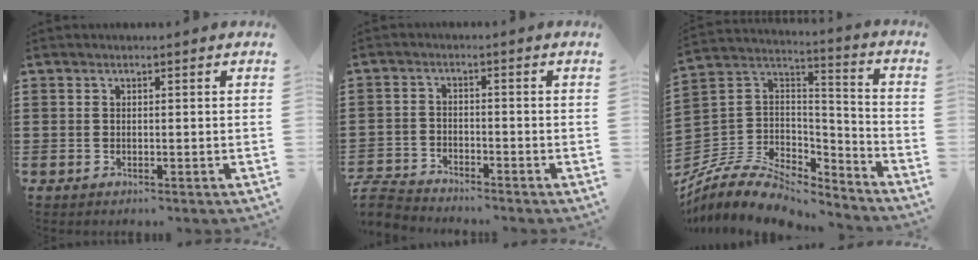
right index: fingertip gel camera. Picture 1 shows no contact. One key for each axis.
{"total": 3.5, "fx": -3.5, "fy": 0.5, "fz": 0.2, "tx": -0.023, "ty": -0.002, "tz": -0.079}
{"total": 8.8, "fx": -6.8, "fy": 4.1, "fz": 3.7, "tx": -0.080, "ty": 0.012, "tz": -0.130}